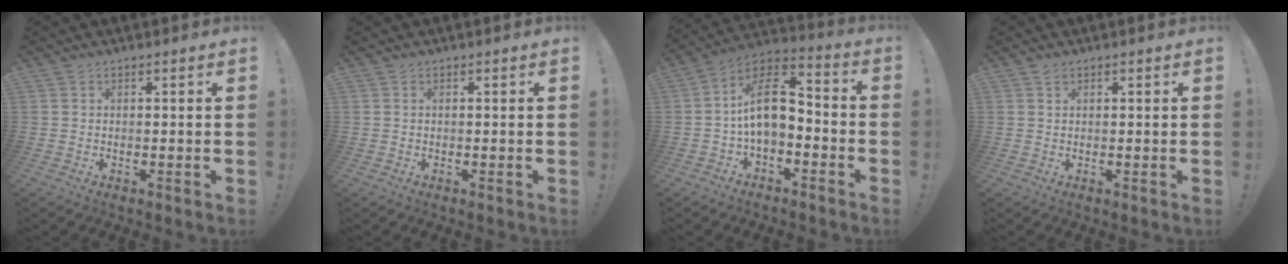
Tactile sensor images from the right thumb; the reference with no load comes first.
{"total": 0.0}
{"total": 13.2, "force": [-0.3, 7.8, 10.7], "torque": [-0.185, 0.017, 0.002]}
{"total": 0.9, "force": [0.7, 0.5, 0.1], "torque": [0.007, -0.002, 0.012]}